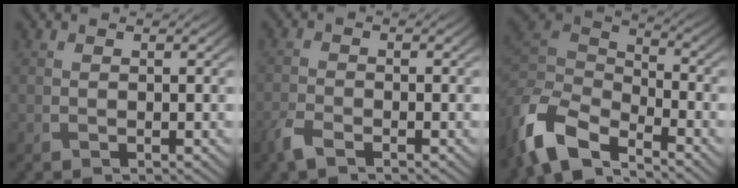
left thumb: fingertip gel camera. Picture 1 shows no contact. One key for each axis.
{"total": 2.6, "fx": -2.0, "fy": 0.8, "fz": 1.5, "tx": -0.041, "ty": -0.005, "tz": -0.052}
{"total": 10.2, "fx": -6.9, "fy": 4.4, "fz": 6.0, "tx": -0.139, "ty": -0.012, "tz": -0.145}